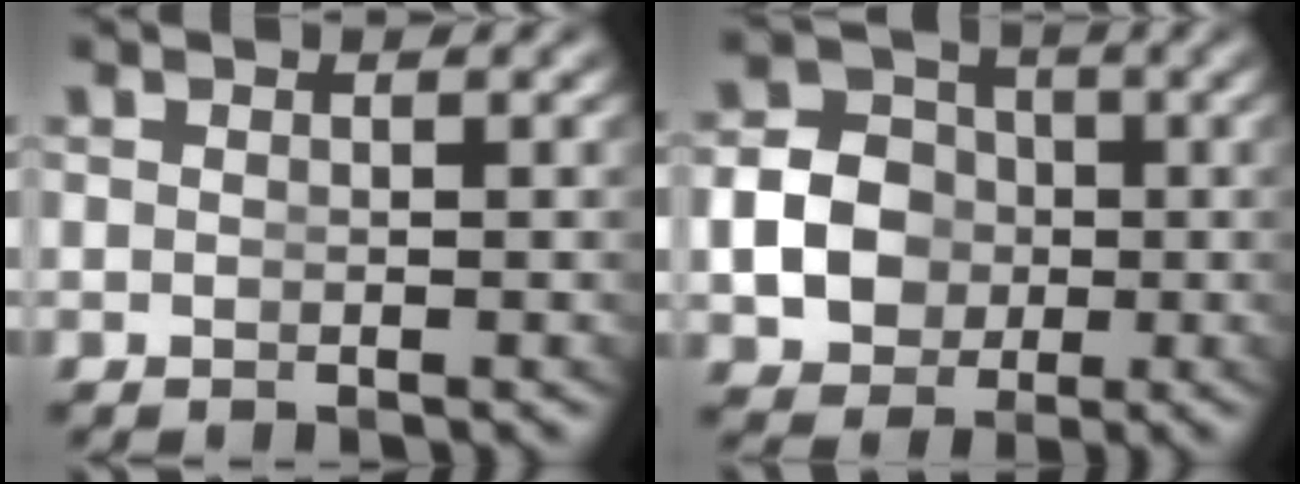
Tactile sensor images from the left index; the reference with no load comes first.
{"total": 11.0, "force": [-1.6, 10.1, 4.0], "torque": [-0.090, -0.030, -0.032]}